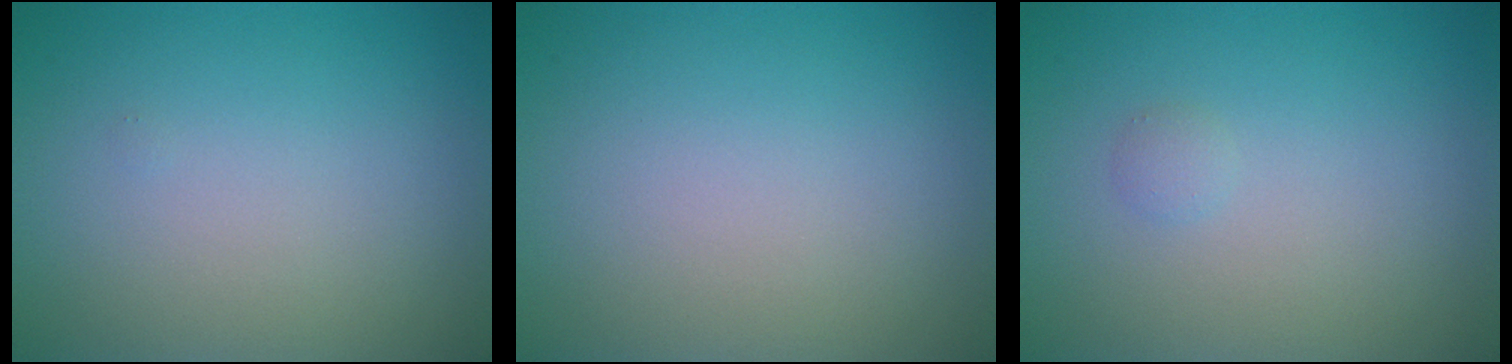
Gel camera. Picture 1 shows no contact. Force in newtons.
{"total": 0.0}
{"total": 0.6, "press": 0.6, "slide": 0.0}